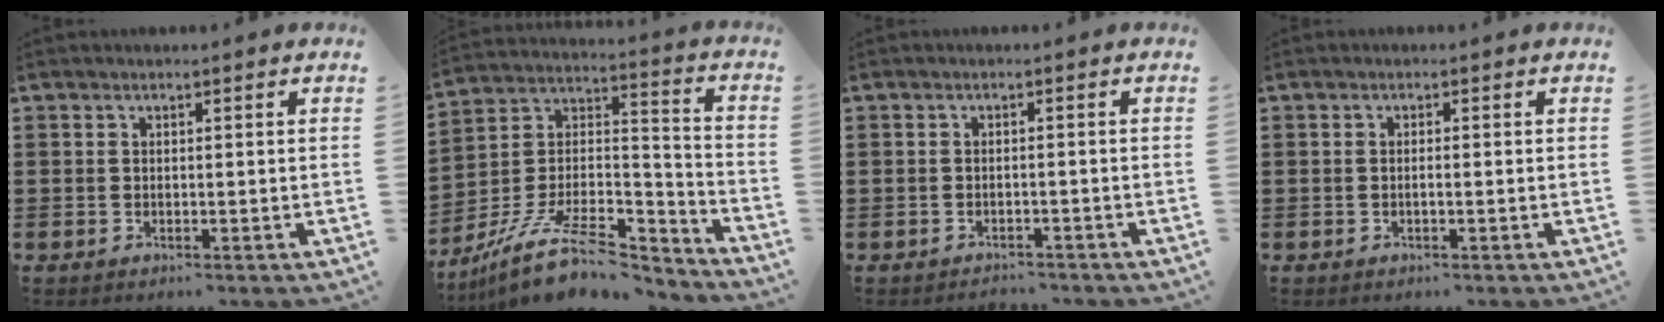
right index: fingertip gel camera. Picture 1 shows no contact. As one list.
[{"total": 12.1, "force": [-9.2, 4.4, 6.6], "torque": [-0.125, 0.022, -0.172]}, {"total": 1.5, "force": [-1.4, 0.3, -0.2], "torque": [-0.001, 0.002, -0.034]}, {"total": 0.6, "force": [-0.1, 0.0, 0.6], "torque": [-0.011, -0.002, -0.002]}]